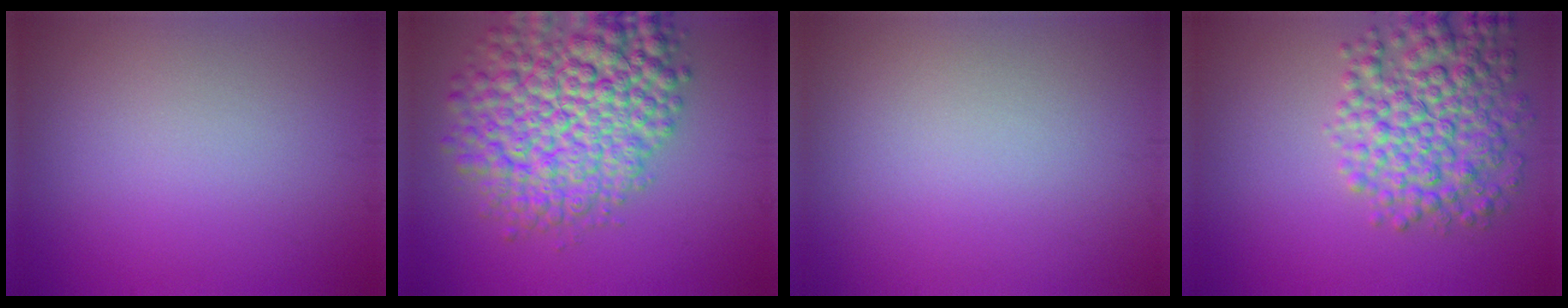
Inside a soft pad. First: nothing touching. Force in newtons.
{"total": 10.8, "press": 10.8, "slide": 0.4}
{"total": 0.0}
{"total": 6.7, "press": 6.7, "slide": 0.1}